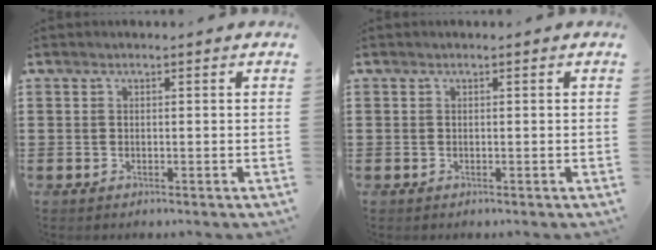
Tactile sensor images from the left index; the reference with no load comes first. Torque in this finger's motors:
{"motor_torque": [-0.69, 0.73, -0.39, -0.10]}